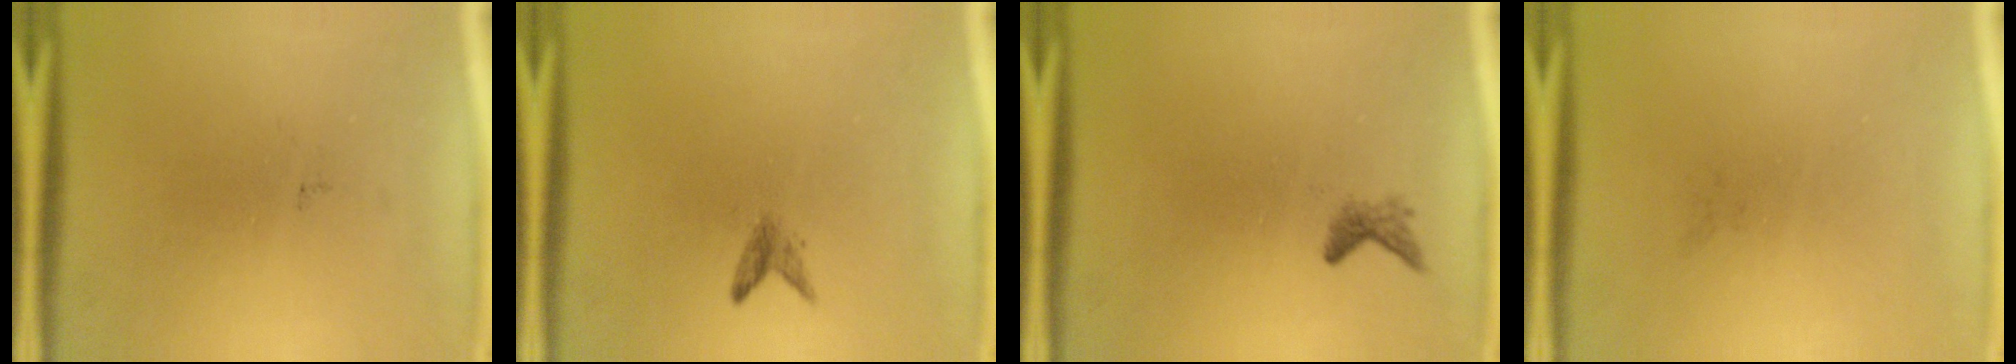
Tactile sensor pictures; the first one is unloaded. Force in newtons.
{"total": 1.3}
{"total": 1.1}
{"total": 0.0}